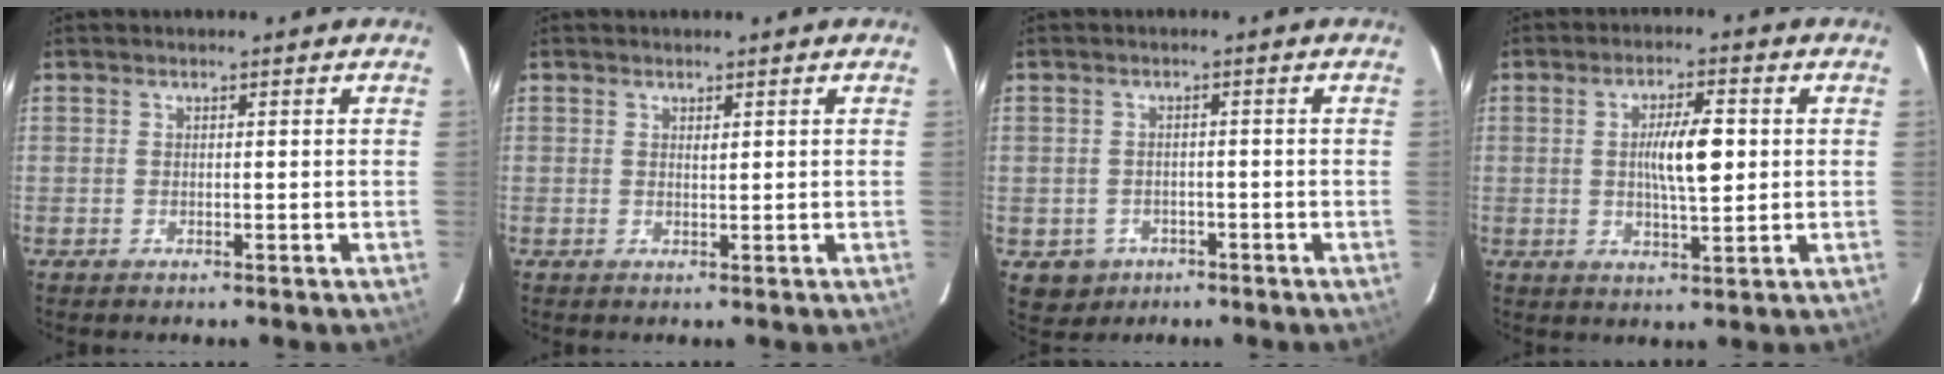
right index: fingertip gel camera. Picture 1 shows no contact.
{"total": 0.6, "force": [0.3, 0.1, 0.4], "torque": [-0.010, -0.003, 0.007]}
{"total": 4.3, "force": [-1.8, 3.9, 0.4], "torque": [-0.005, 0.009, -0.021]}
{"total": 7.2, "force": [0.6, 1.4, 7.0], "torque": [-0.123, 0.005, 0.012]}